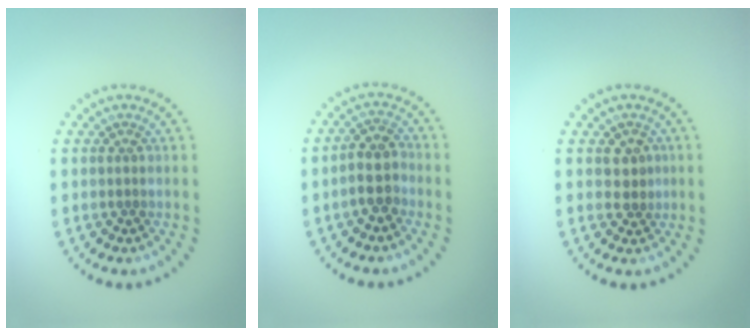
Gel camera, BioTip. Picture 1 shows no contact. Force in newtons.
{"total": 2.9, "press": 2.6, "slide": 1.2}
{"total": 1.9, "press": 1.7, "slide": 0.7}